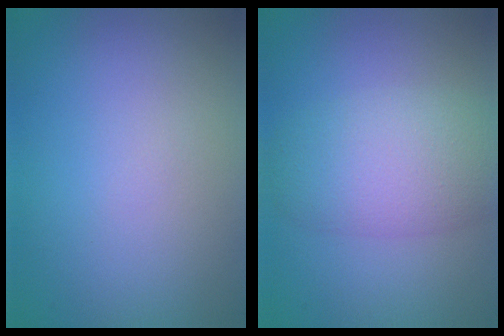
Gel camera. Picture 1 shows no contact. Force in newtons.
{"total": 6.1, "press": 6.1, "slide": 0.2}